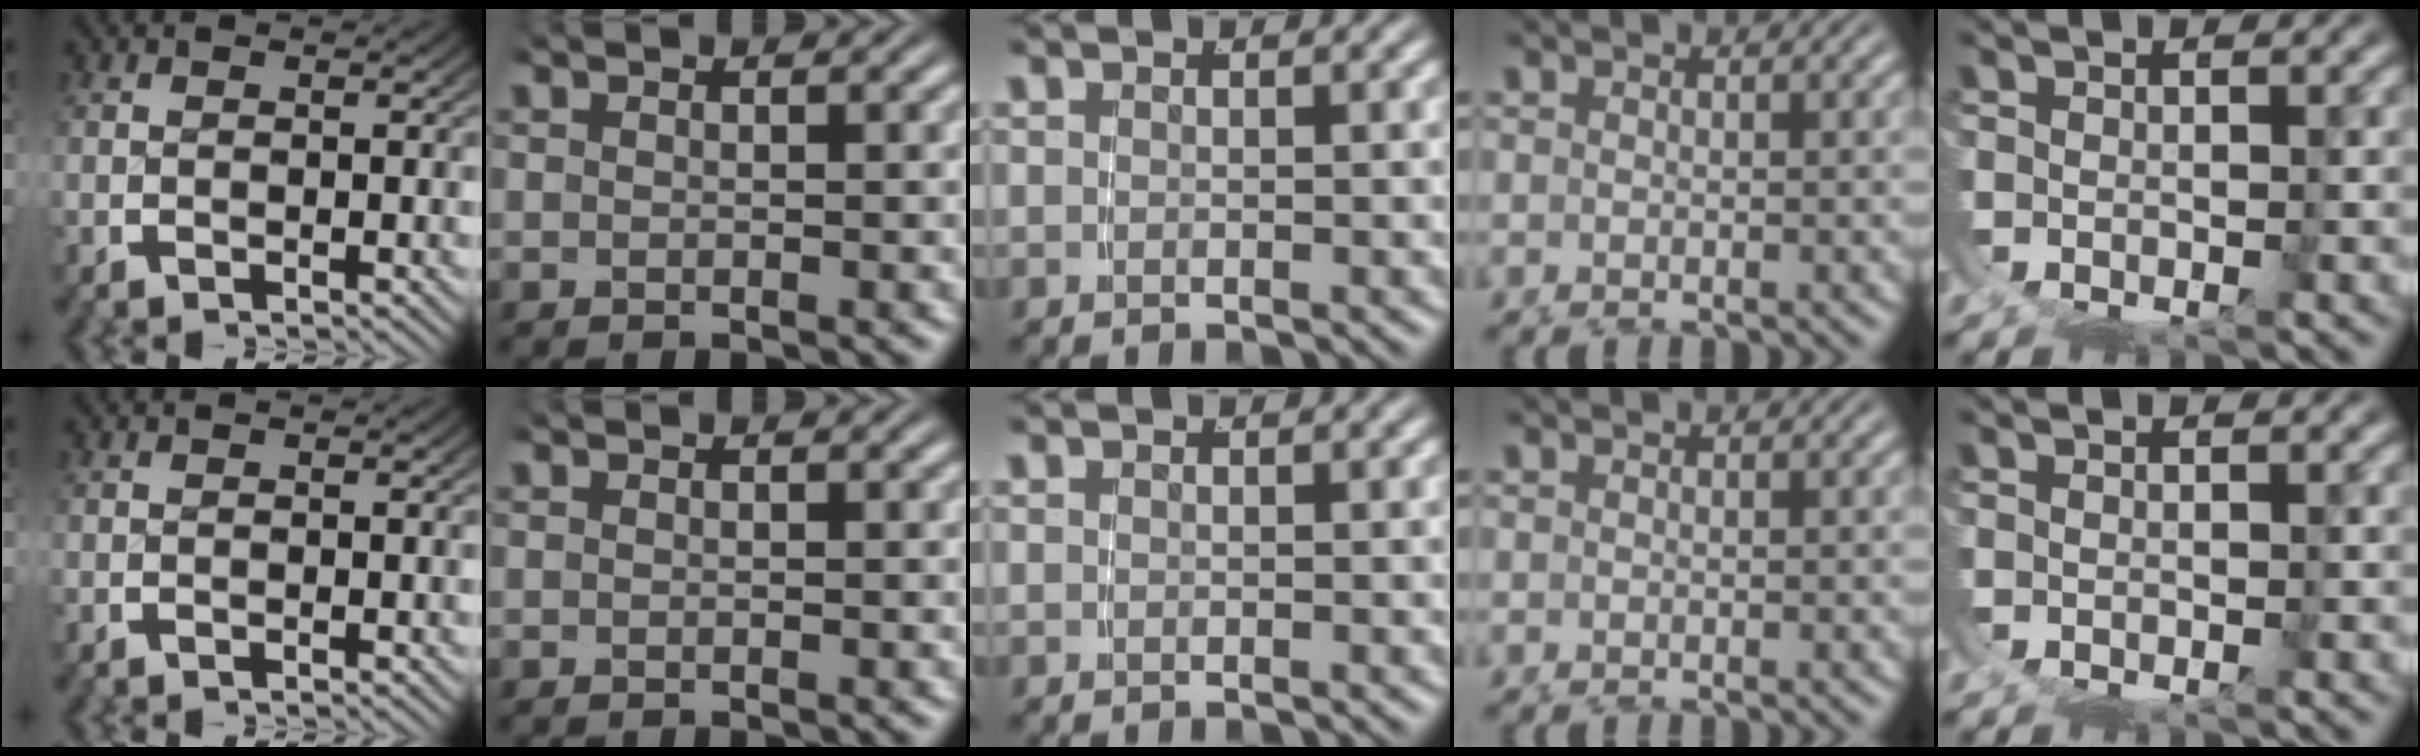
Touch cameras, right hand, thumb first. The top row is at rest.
{}